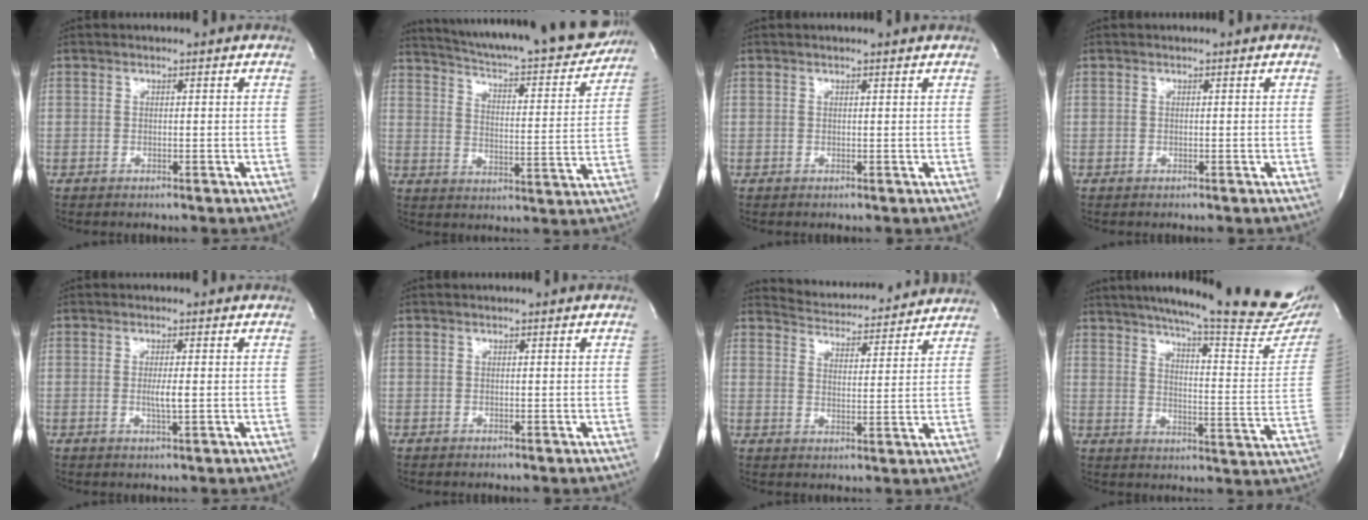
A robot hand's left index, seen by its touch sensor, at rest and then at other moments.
{"total": 25.0, "force": [22.6, 3.7, 10.0], "torque": [-0.160, -0.043, 0.293]}
{"total": 1.4, "force": [1.3, -0.1, 0.5], "torque": [-0.014, 0.006, 0.016]}
{"total": 0.0}
{"total": 2.3, "force": [-0.1, 0.0, 2.3], "torque": [-0.048, -0.005, -0.002]}
{"total": 0.0}
{"total": 13.9, "force": [13.6, 2.1, 2.4], "torque": [-0.032, 0.004, 0.175]}
{"total": 28.6, "force": [23.8, 2.9, 15.6], "torque": [-0.214, -0.065, 0.295]}